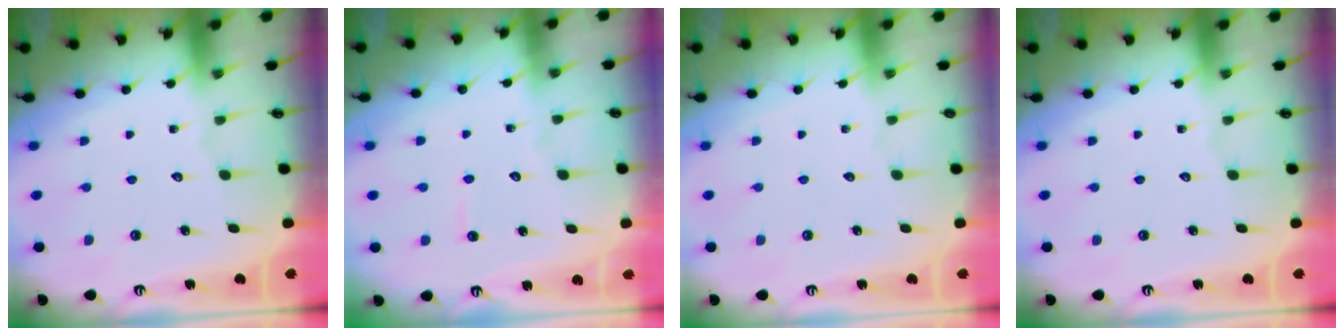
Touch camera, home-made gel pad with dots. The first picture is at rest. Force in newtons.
{"total": 2.8, "press": 2.8, "slide": 0.3}
{"total": 0.0}
{"total": 0.0}